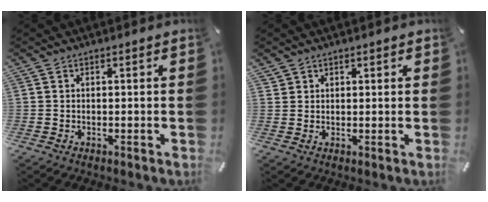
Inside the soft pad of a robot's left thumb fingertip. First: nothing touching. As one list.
[{"total": 1.7, "force": [1.2, 1.3, 0.1], "torque": [-0.003, -0.001, 0.023]}]